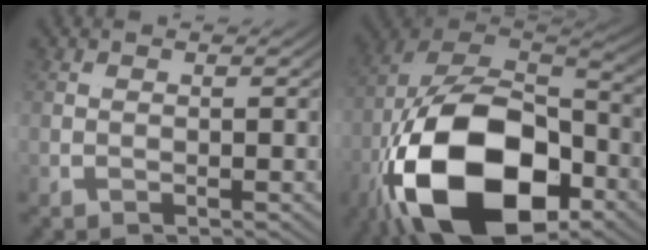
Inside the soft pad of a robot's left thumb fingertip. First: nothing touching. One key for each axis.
{"total": 18.8, "fx": -5.4, "fy": 9.7, "fz": 15.1, "tx": -0.340, "ty": -0.042, "tz": -0.068}